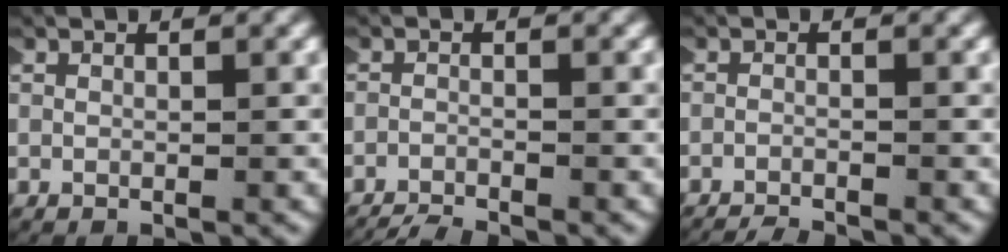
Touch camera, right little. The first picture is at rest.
{"total": 4.3, "force": [-4.2, 0.8, 0.4], "torque": [-0.015, -0.017, -0.064]}
{"total": 3.7, "force": [-3.6, 0.6, 0.3], "torque": [-0.010, -0.014, -0.054]}